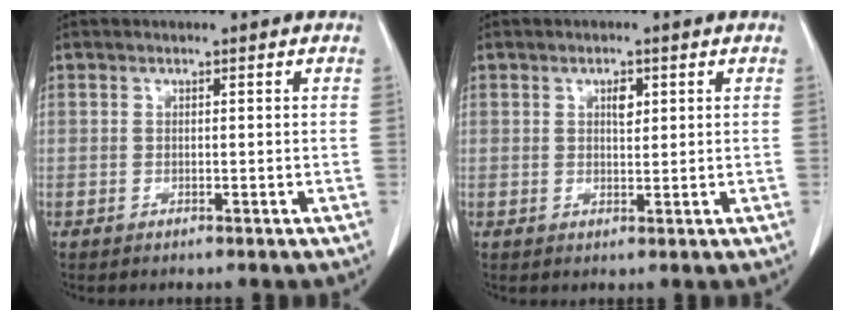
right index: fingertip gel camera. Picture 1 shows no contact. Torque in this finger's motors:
{"motor_torque": [0.01, 0.00, 0.01, 0.00]}